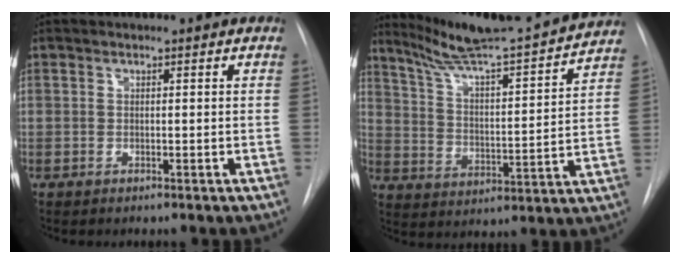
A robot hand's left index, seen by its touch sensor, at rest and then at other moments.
{"total": 20.0, "force": [18.6, 0.1, 7.5], "torque": [-0.127, -0.028, 0.273]}